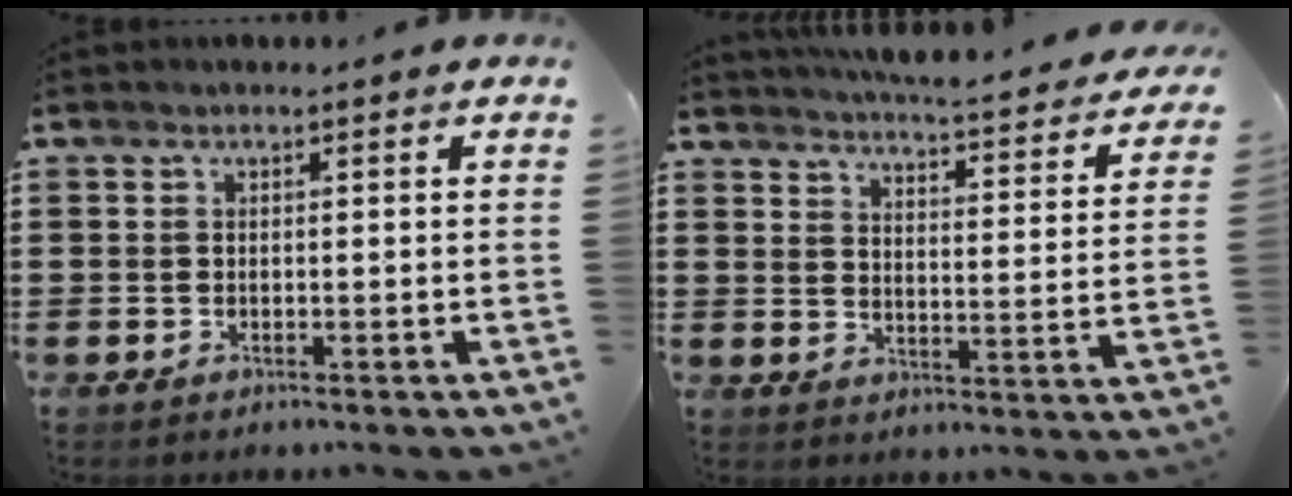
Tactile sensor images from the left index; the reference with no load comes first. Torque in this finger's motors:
{"motor_torque": [0.95, -1.19, 0.39, 0.11]}